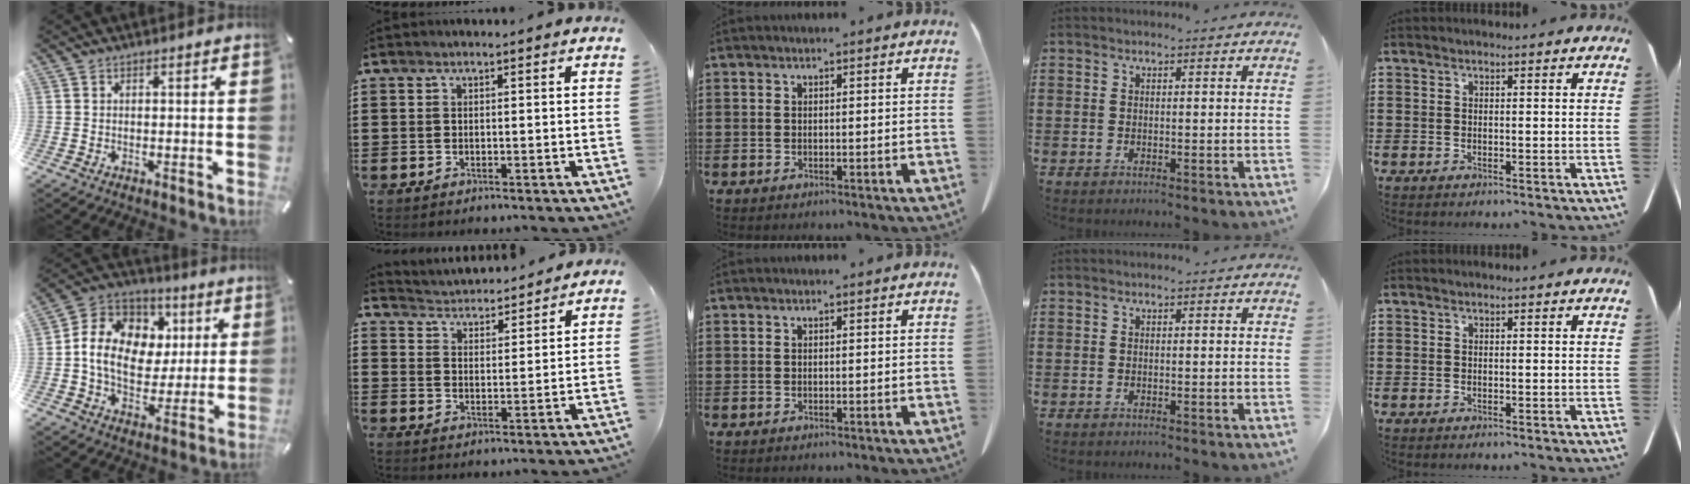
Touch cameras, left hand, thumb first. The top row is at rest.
{"thumb": {"total": 13.8, "force": [0.7, 11.6, 7.5], "torque": [-0.153, 0.009, 0.019]}, "index": {"total": 3.4, "force": [3.3, 0.4, -0.3], "torque": [-0.014, -0.024, 0.055]}}